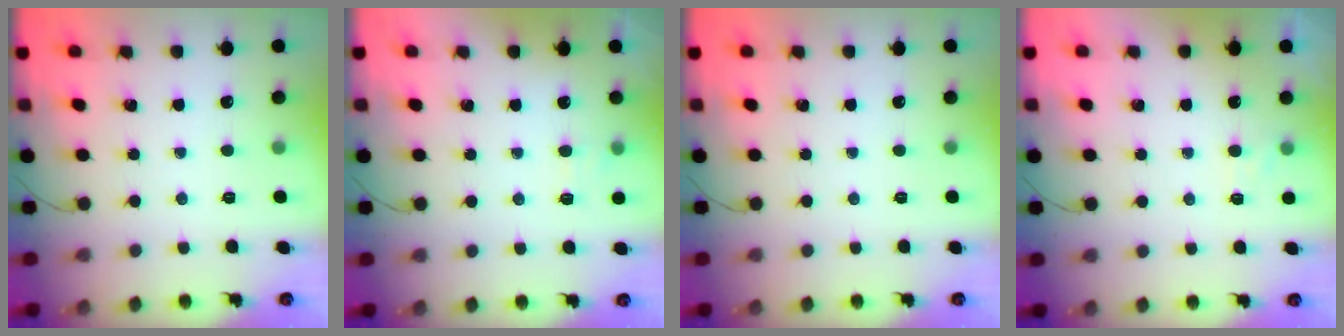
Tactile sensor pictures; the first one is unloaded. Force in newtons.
{"total": 6.9, "press": 6.7, "slide": 1.6}
{"total": 0.0}
{"total": 3.5, "press": 3.3, "slide": 1.2}